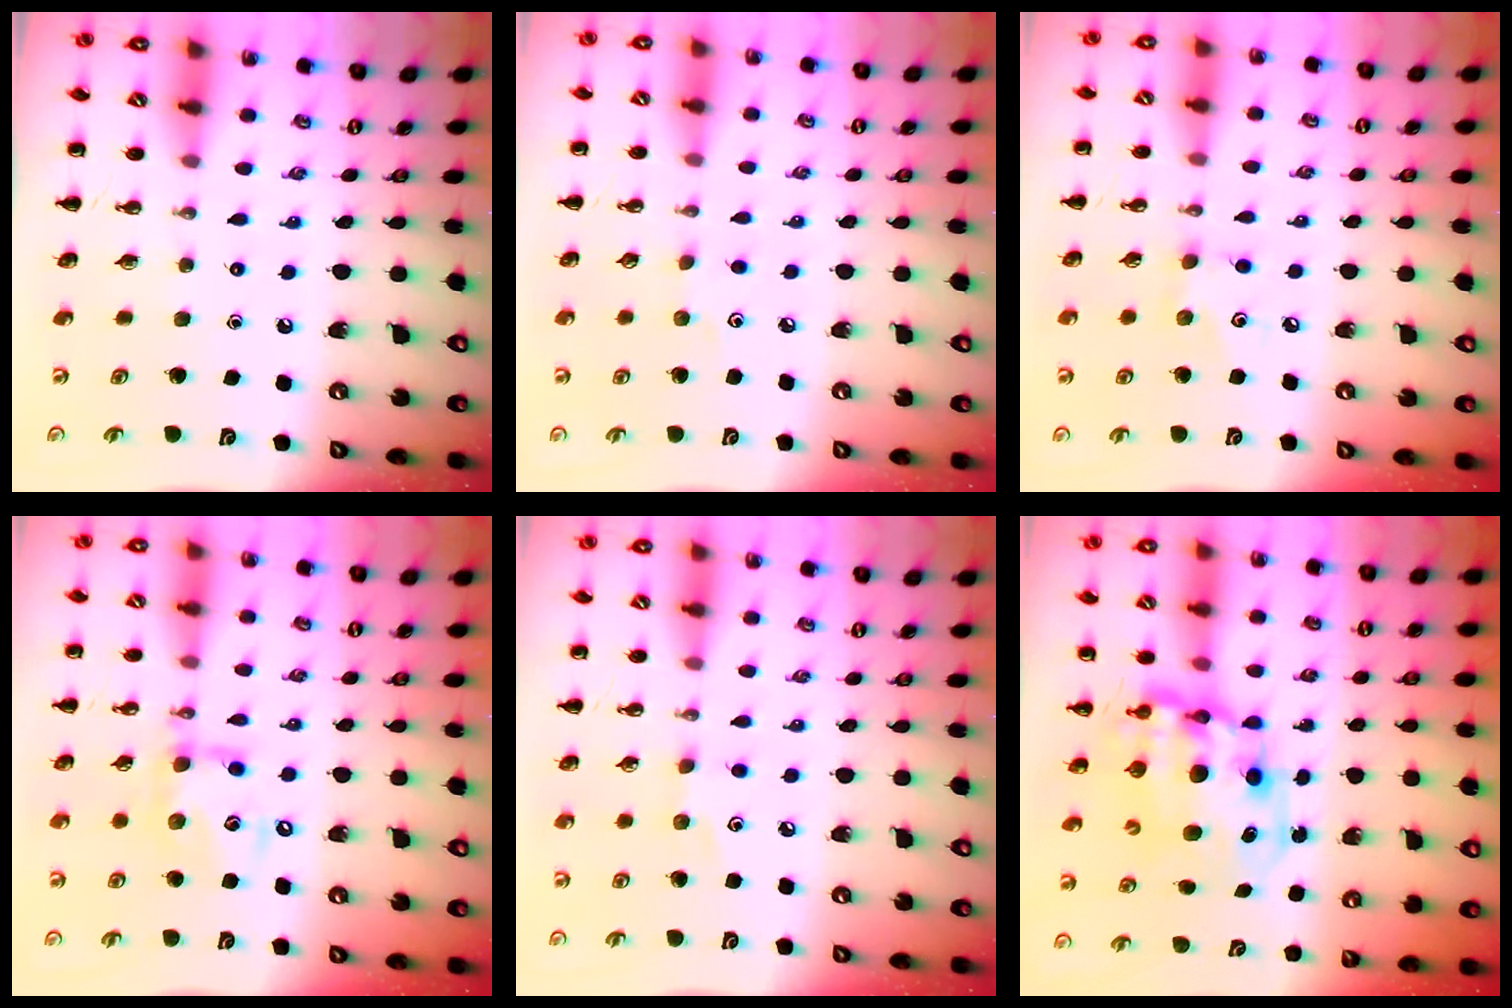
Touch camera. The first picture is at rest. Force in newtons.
{"total": 3.2, "press": 3.1, "slide": 1.0}
{"total": 3.9, "press": 3.8, "slide": 0.7}
{"total": 12.2, "press": 12.1, "slide": 1.8}
{"total": 3.8, "press": 3.7, "slide": 0.8}
{"total": 10.1, "press": 9.7, "slide": 2.8}